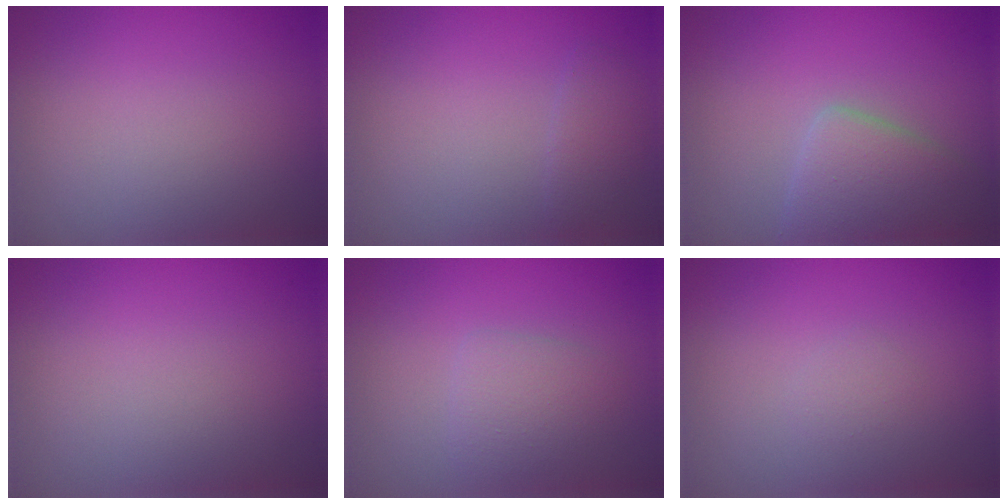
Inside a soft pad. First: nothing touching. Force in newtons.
{"total": 1.4, "press": 1.4, "slide": 0.1}
{"total": 4.0, "press": 4.0, "slide": 0.3}
{"total": 0.0}
{"total": 2.0, "press": 2.0, "slide": 0.0}
{"total": 0.6, "press": 0.6, "slide": 0.0}